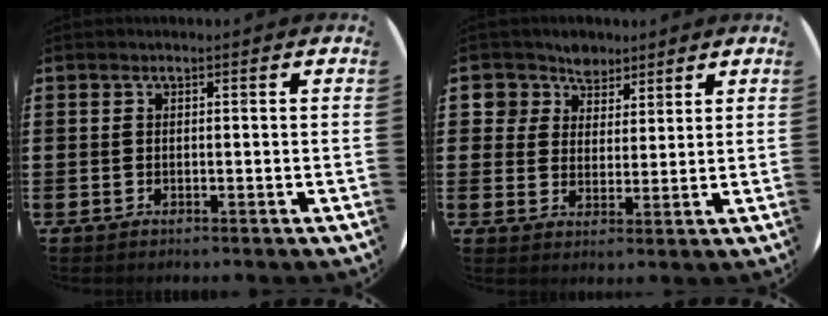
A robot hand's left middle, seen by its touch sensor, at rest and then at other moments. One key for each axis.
{"total": 4.8, "fx": 3.6, "fy": 3.2, "fz": -0.3, "tx": -0.019, "ty": 0.001, "tz": 0.066}